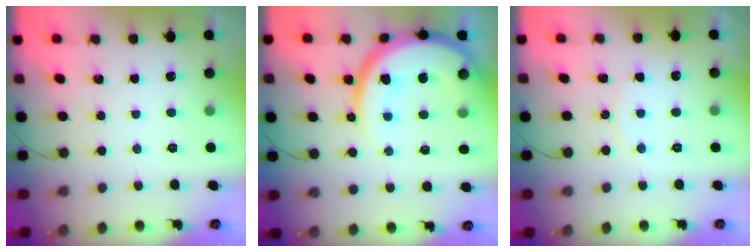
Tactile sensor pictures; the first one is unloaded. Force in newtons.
{"total": 16.0, "press": 15.9, "slide": 1.9}
{"total": 4.0, "press": 3.9, "slide": 0.4}